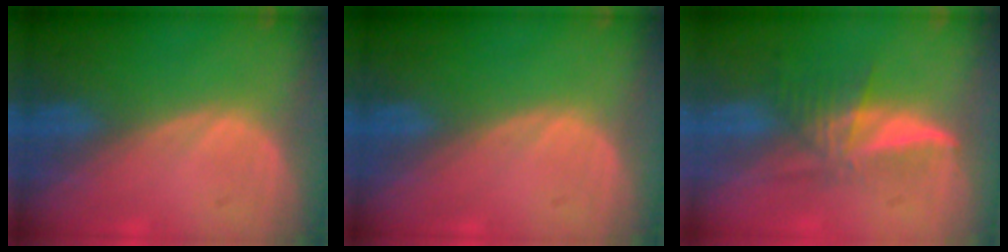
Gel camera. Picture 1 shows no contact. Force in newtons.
{"total": 0.0}
{"total": 5.9, "press": 5.3, "slide": 2.4}